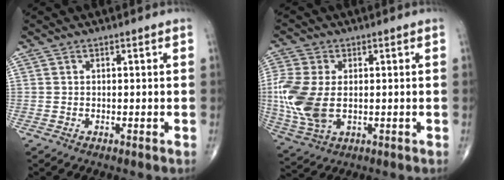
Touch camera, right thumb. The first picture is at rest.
{"total": 13.5, "force": [-0.4, 8.3, 10.6], "torque": [-0.268, -0.010, 0.001]}